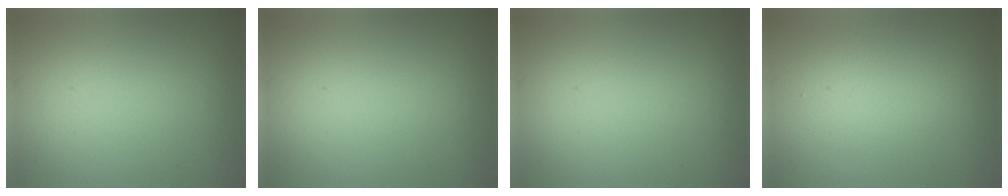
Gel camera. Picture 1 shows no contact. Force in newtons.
{"total": 0.0}
{"total": 0.0}
{"total": 2.8, "press": 2.8, "slide": 0.1}